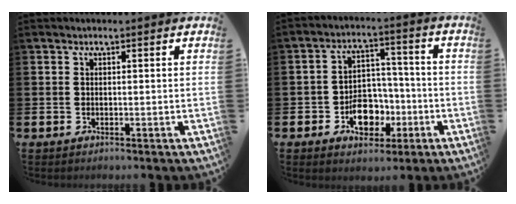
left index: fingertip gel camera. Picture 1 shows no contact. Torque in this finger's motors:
{"motor_torque": [1.47, 0.58, 0.46, 0.17]}